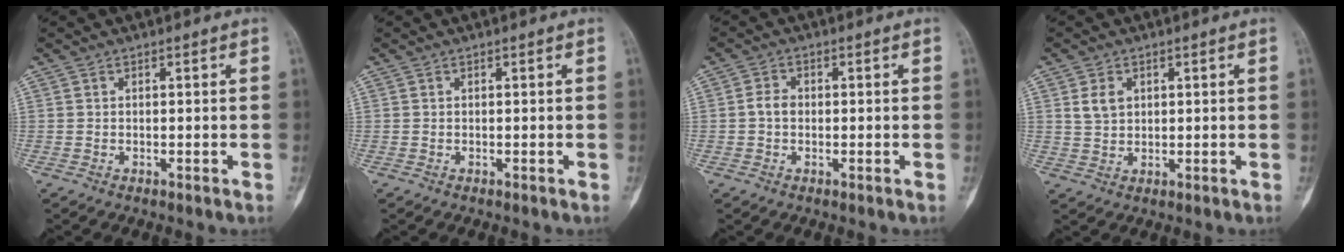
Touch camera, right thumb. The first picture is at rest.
{"total": 0.0}
{"total": 2.6, "force": [-0.2, 2.0, 1.6], "torque": [-0.026, 0.009, -0.009]}
{"total": 3.8, "force": [1.3, 2.8, 2.2], "torque": [-0.031, -0.004, 0.030]}